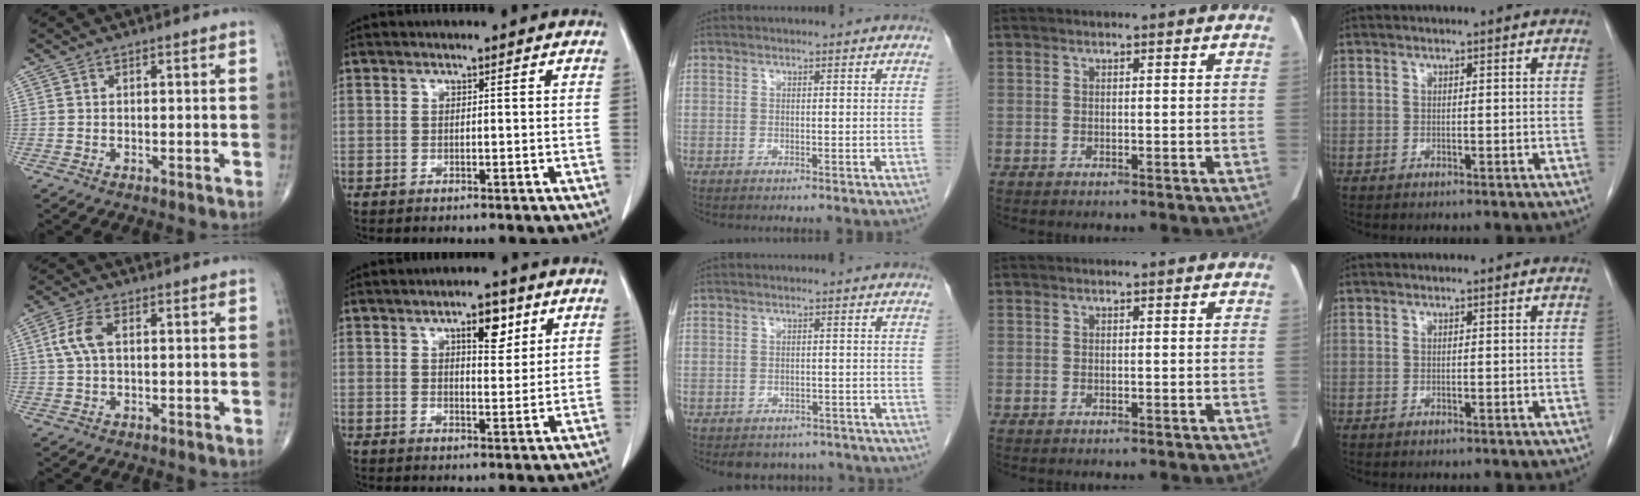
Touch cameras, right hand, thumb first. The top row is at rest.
{"thumb": {"total": 5.4, "force": [1.0, 2.9, 4.5], "torque": [-0.109, 0.013, 0.018]}, "index": {"total": 5.6, "force": [2.9, 2.1, 4.3], "torque": [-0.062, 0.002, 0.042]}, "middle": {"total": 6.4, "force": [-5.7, 2.9, 0.6], "torque": [0.003, 0.007, -0.064]}}